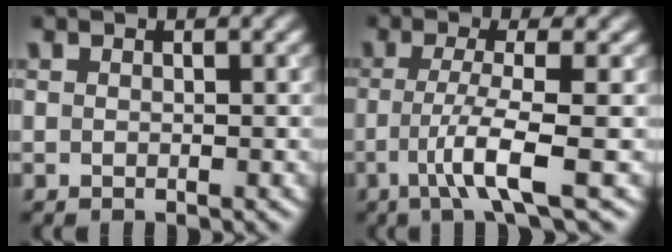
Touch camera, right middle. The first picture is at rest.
{"total": 4.8, "force": [-1.4, 0.7, 4.5], "torque": [-0.080, -0.007, -0.032]}